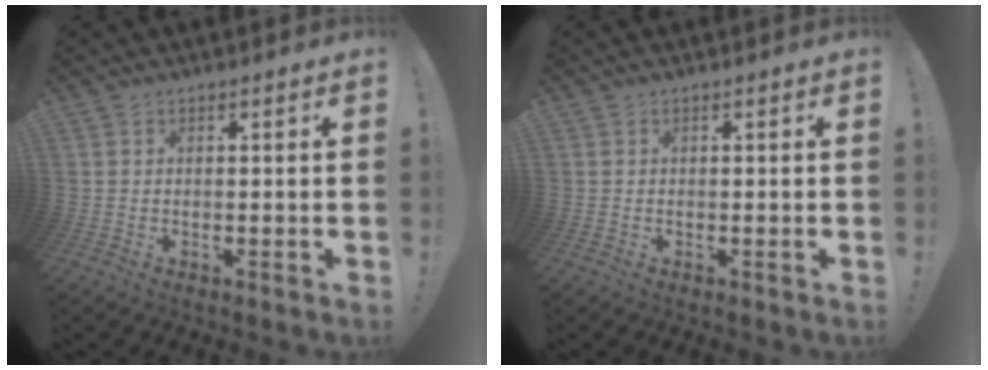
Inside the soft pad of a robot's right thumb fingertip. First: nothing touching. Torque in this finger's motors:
{"motor_torque": [-0.04, 0.19, 0.04, -0.12, 0.00]}